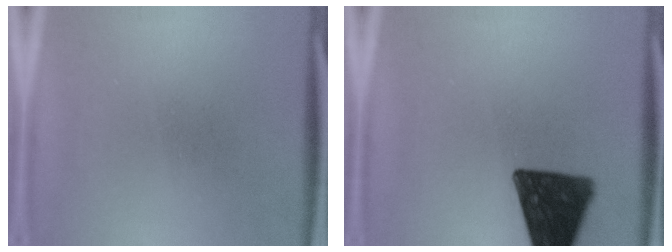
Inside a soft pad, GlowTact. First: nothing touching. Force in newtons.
{"total": 16.1}